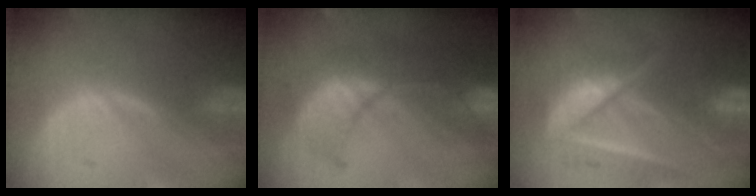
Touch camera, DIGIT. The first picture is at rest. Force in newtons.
{"total": 9.7, "press": 9.2, "slide": 3.1}
{"total": 9.3, "press": 8.3, "slide": 4.2}